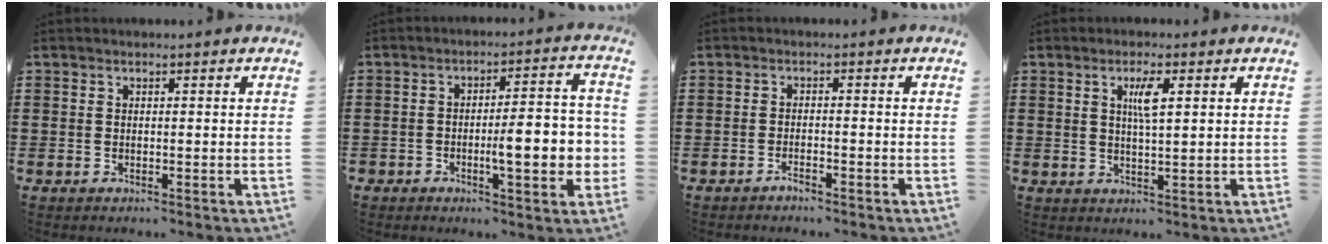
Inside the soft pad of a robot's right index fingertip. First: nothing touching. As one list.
[{"total": 8.5, "force": [-2.0, 2.5, 7.9], "torque": [-0.106, -0.004, -0.037]}, {"total": 1.4, "force": [-1.3, 0.0, 0.5], "torque": [-0.011, 0.000, -0.025]}, {"total": 3.5, "force": [1.1, 0.7, 3.2], "torque": [-0.059, 0.004, 0.014]}]